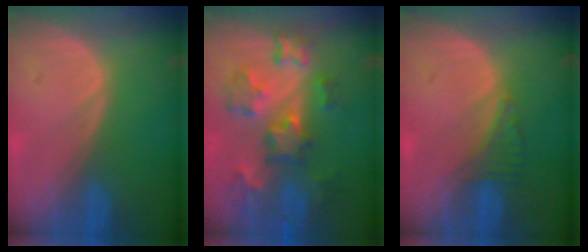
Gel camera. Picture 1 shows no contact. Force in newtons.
{"total": 9.0, "press": 7.9, "slide": 4.3}
{"total": 2.5, "press": 2.5, "slide": 0.2}